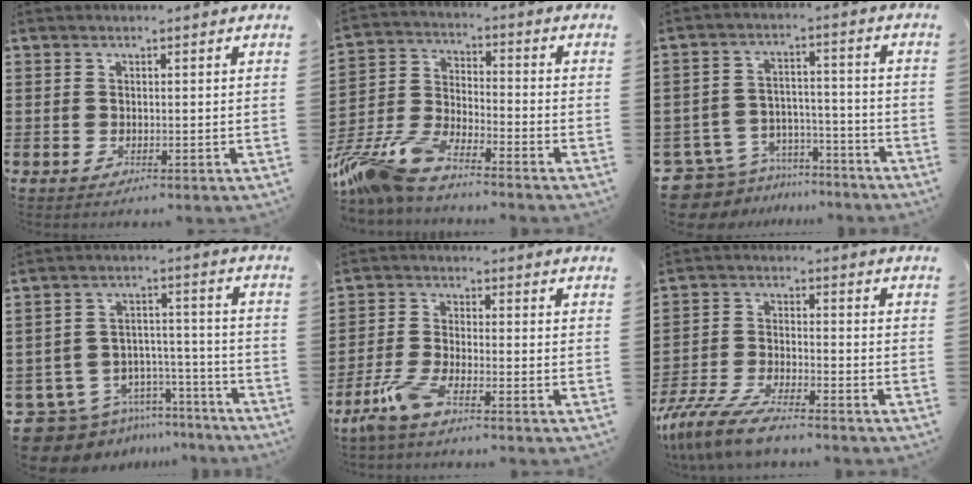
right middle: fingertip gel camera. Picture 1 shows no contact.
{"total": 9.9, "force": [-8.9, 1.4, 4.1], "torque": [-0.114, -0.001, -0.184]}
{"total": 8.1, "force": [-7.6, 2.6, 1.0], "torque": [-0.046, 0.014, -0.154]}
{"total": 9.9, "force": [-8.7, 4.4, 1.7], "torque": [-0.052, 0.031, -0.165]}
{"total": 5.7, "force": [-4.0, 1.3, 3.9], "torque": [-0.104, -0.012, -0.081]}
{"total": 7.3, "force": [-6.6, 0.6, 3.2], "torque": [-0.080, -0.006, -0.131]}